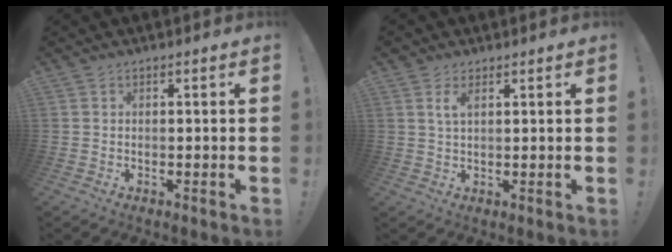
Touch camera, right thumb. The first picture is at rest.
{"total": 3.2, "force": [1.7, 1.5, 2.3], "torque": [-0.037, -0.004, 0.029]}